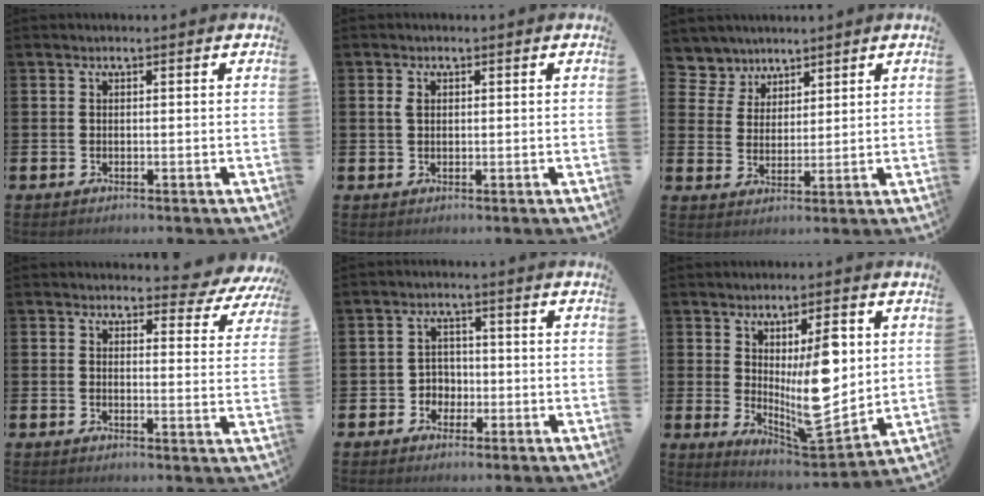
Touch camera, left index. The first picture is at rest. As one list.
[{"total": 1.7, "force": [0.8, 1.0, 1.0], "torque": [-0.009, 0.001, 0.011]}, {"total": 4.7, "force": [4.0, 2.4, -0.7], "torque": [-0.006, -0.021, 0.072]}, {"total": 3.3, "force": [3.0, 1.3, 0.6], "torque": [-0.001, -0.029, 0.045]}, {"total": 2.8, "force": [-1.3, 2.4, 0.5], "torque": [-0.014, 0.001, -0.033]}, {"total": 9.3, "force": [1.4, 3.0, 8.7], "torque": [-0.139, -0.019, 0.023]}]